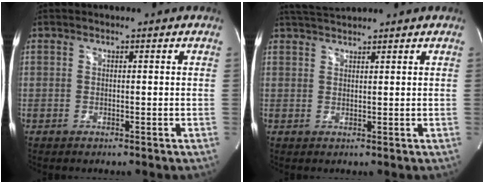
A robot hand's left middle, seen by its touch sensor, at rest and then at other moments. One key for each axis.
{"total": 2.9, "fx": 2.9, "fy": -0.3, "fz": 0.5, "tx": -0.015, "ty": 0.016, "tz": 0.059}